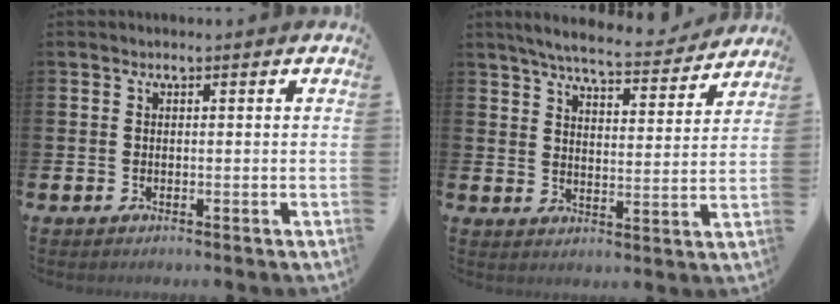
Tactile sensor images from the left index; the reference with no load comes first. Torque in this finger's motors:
{"motor_torque": [1.01, -1.13, 0.66, 0.09]}